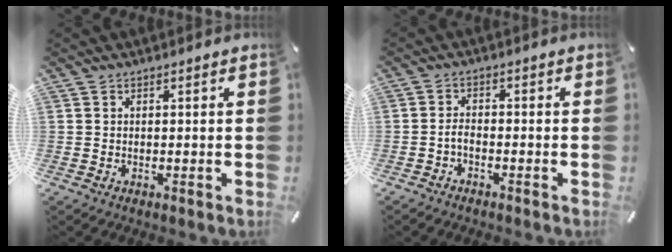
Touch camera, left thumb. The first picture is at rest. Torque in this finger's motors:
{"motor_torque": [-0.52, 0.62, 0.48, 0.48, 0.14]}